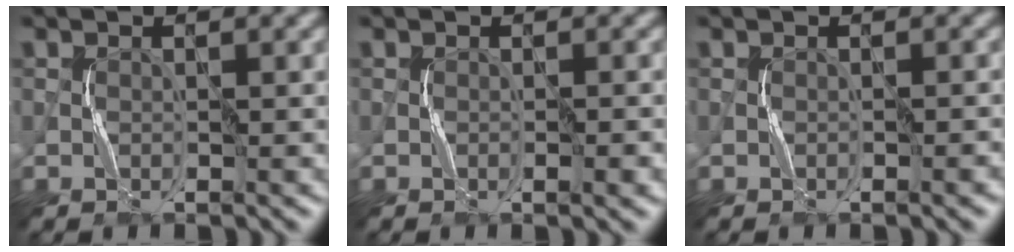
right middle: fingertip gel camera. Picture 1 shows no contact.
{"total": 1.1, "force": [-0.4, 0.1, 1.1], "torque": [-0.015, 0.001, -0.006]}
{"total": 0.8, "force": [-0.5, 0.1, 0.6], "torque": [-0.008, 0.005, -0.006]}